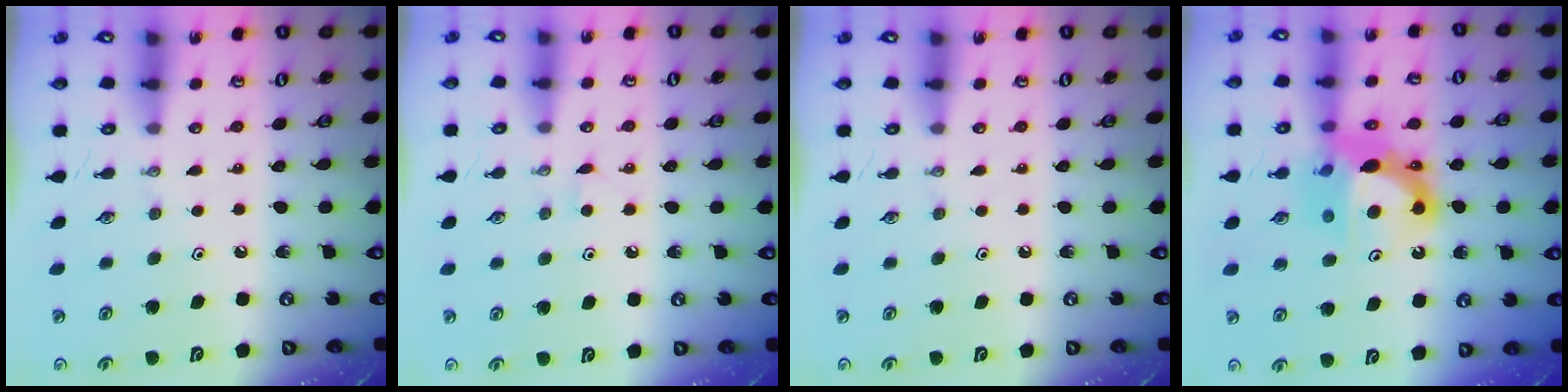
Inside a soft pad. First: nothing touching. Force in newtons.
{"total": 3.5, "press": 3.5, "slide": 0.3}
{"total": 0.0}
{"total": 12.4, "press": 12.1, "slide": 2.9}